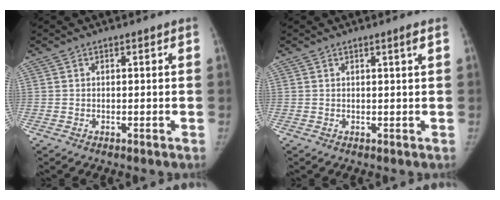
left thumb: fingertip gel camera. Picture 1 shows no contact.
{"total": 1.0, "force": [0.5, -0.3, 0.8], "torque": [-0.016, -0.005, 0.011]}